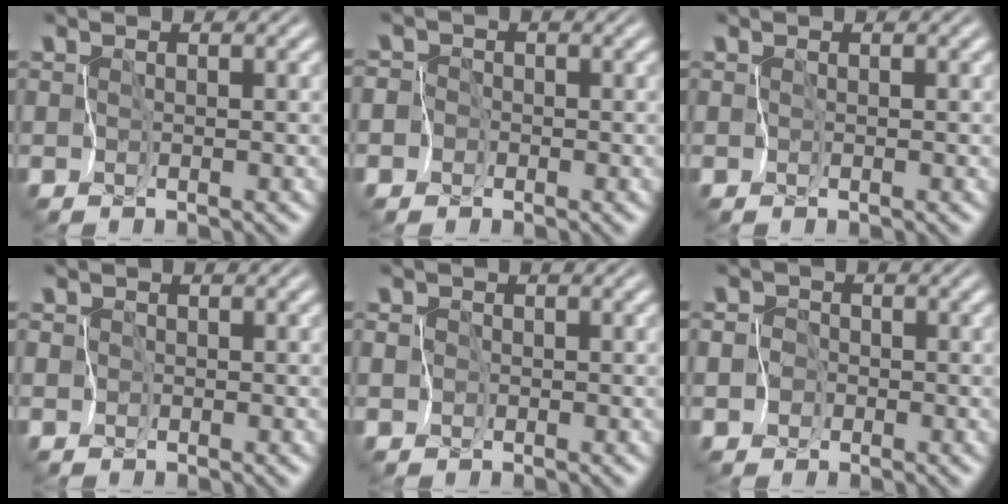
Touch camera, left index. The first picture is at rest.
{"total": 4.7, "force": [-2.1, 4.1, 0.5], "torque": [-0.006, 0.009, -0.064]}
{"total": 0.0}
{"total": 2.0, "force": [-0.2, 2.0, 0.3], "torque": [0.004, 0.012, -0.029]}
{"total": 2.0, "force": [-0.5, 1.9, 0.3], "torque": [0.008, 0.010, -0.027]}
{"total": 4.0, "force": [-1.7, 3.6, 0.6], "torque": [0.001, 0.006, -0.053]}